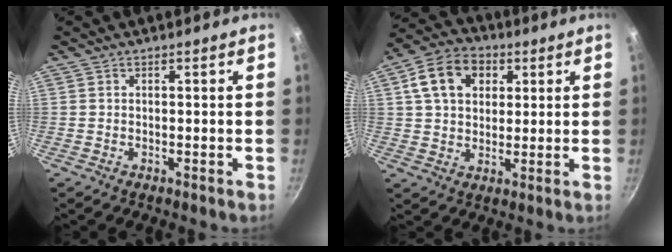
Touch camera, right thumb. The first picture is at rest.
{"total": 11.9, "force": [3.9, 8.8, 7.1], "torque": [-0.107, 0.008, 0.053]}